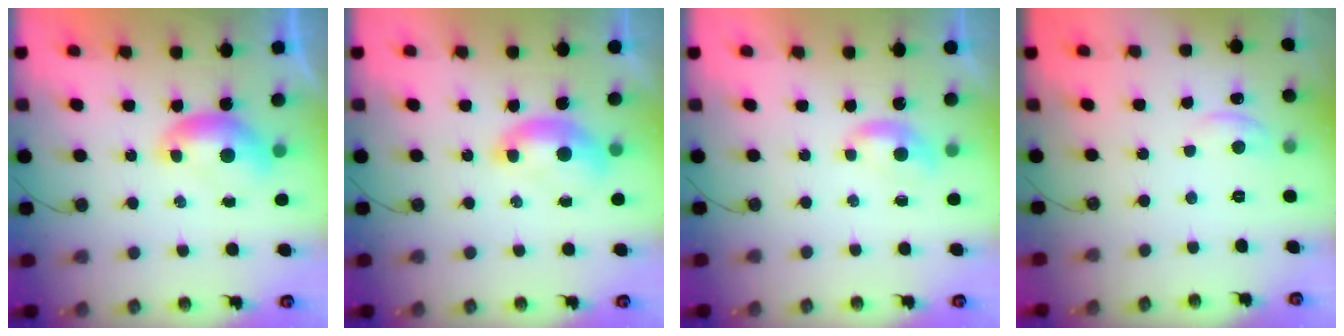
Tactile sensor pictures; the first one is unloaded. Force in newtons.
{"total": 1.7, "press": 1.5, "slide": 0.6}
{"total": 1.6, "press": 1.5, "slide": 0.5}
{"total": 0.0}